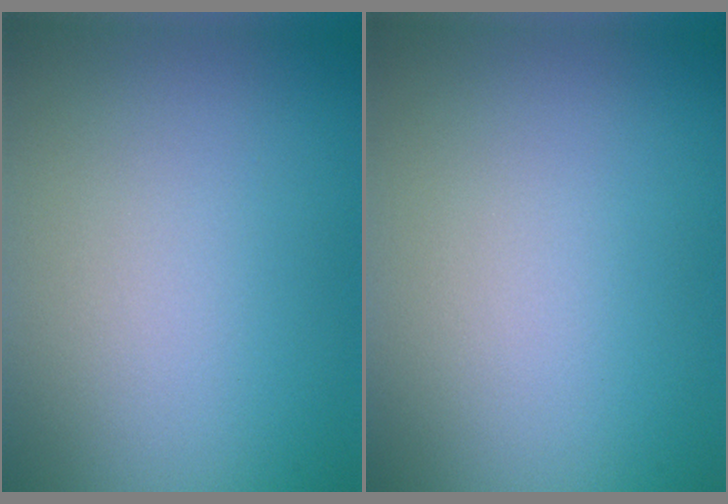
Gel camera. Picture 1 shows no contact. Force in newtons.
{"total": 0.0}